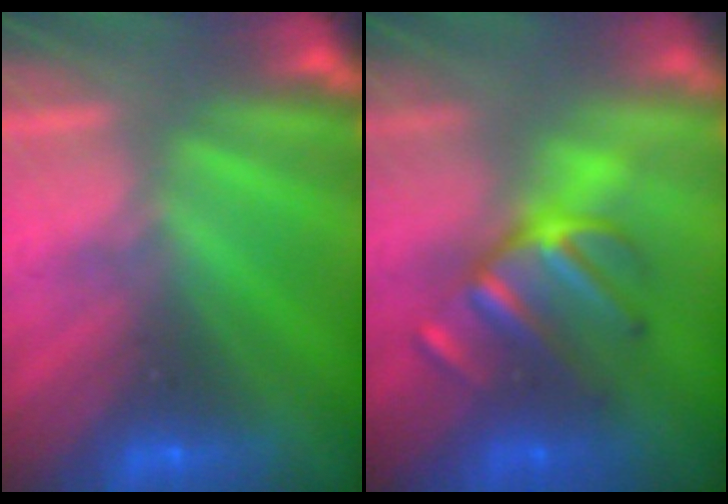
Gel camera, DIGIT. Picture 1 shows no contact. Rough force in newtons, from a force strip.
{"total": 2.8}